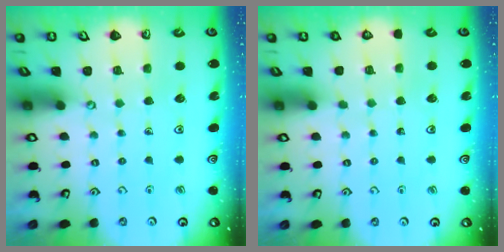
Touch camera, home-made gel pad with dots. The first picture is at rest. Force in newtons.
{"total": 0.0}